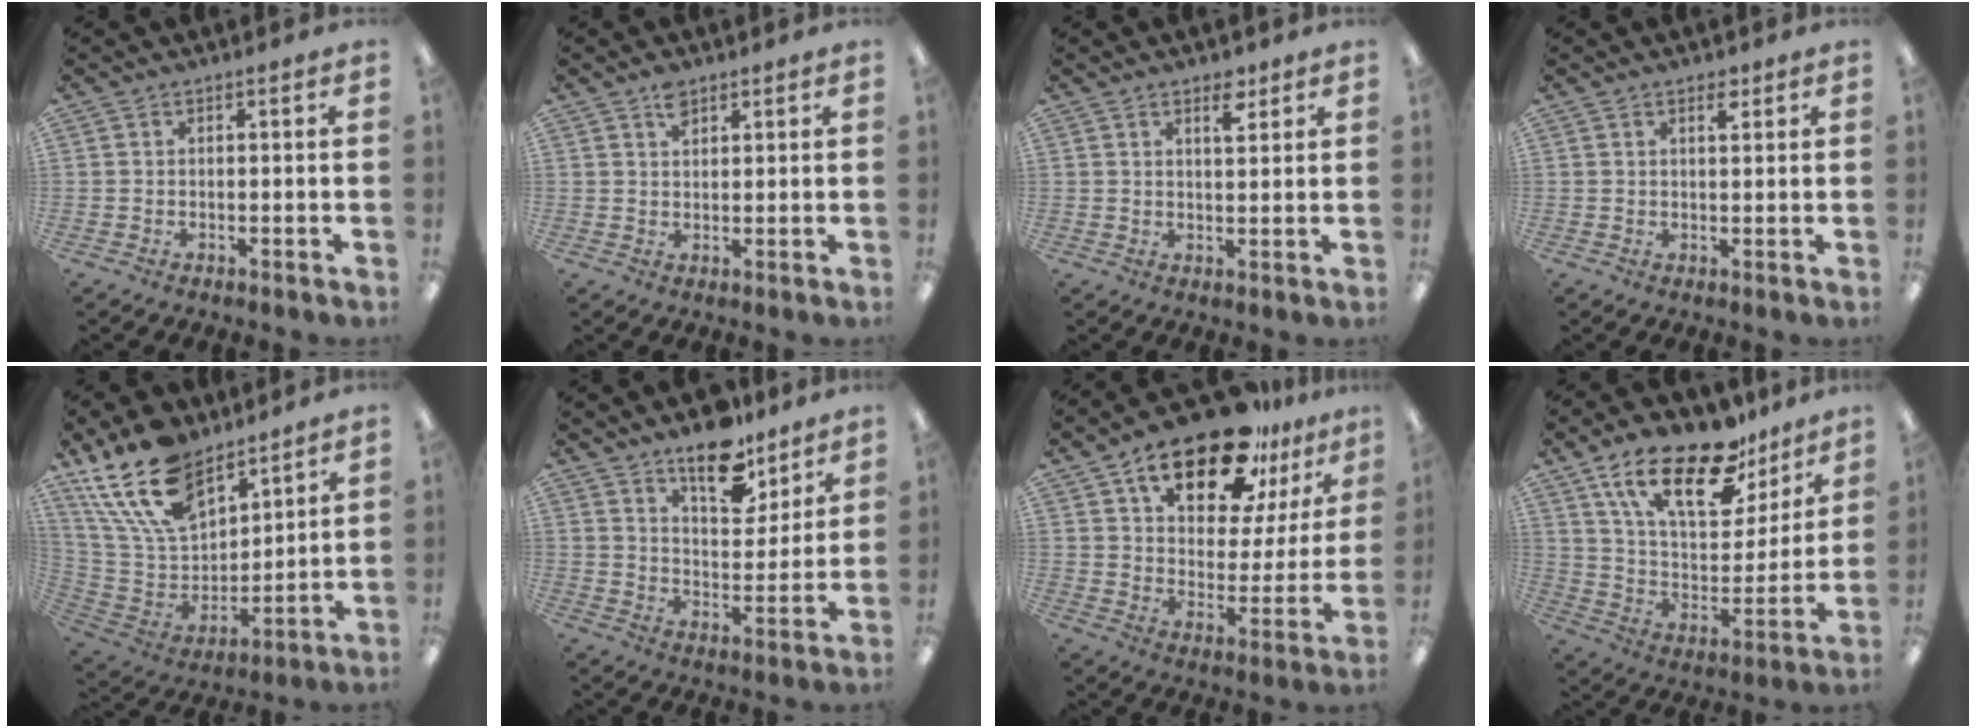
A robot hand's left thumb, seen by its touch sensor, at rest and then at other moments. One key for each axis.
{"total": 3.5, "fx": 2.4, "fy": 1.9, "fz": 1.6, "tx": -0.021, "ty": -0.006, "tz": 0.042}
{"total": 4.2, "fx": 2.9, "fy": 1.7, "fz": 2.6, "tx": -0.025, "ty": -0.010, "tz": 0.044}
{"total": 2.4, "fx": 1.7, "fy": 0.9, "fz": 1.4, "tx": -0.008, "ty": -0.009, "tz": 0.025}
{"total": 20.6, "fx": 14.0, "fy": 10.6, "fz": 10.8, "tx": -0.224, "ty": -0.068, "tz": 0.260}
{"total": 13.2, "fx": 10.2, "fy": 5.9, "fz": 5.9, "tx": -0.068, "ty": -0.068, "tz": 0.180}
{"total": 21.3, "fx": 15.0, "fy": 9.0, "fz": 12.1, "tx": -0.191, "ty": -0.084, "tz": 0.255}
{"total": 22.4, "fx": 14.6, "fy": 9.8, "fz": 14.0, "tx": -0.236, "ty": -0.080, "tz": 0.253}